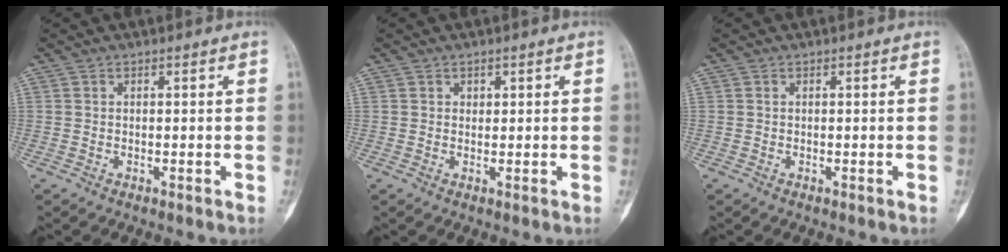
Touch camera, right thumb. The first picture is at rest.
{"total": 0.9, "force": [0.5, 0.7, 0.3], "torque": [0.007, -0.002, 0.006]}
{"total": 0.0}